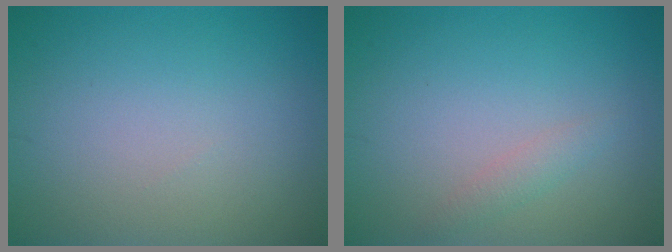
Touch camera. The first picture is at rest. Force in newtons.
{"total": 1.1, "press": 1.1, "slide": 0.0}